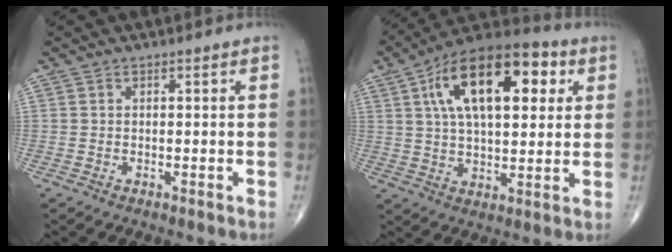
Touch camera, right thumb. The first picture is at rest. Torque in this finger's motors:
{"motor_torque": [-0.54, 1.54, 1.66, 0.81, 0.19]}